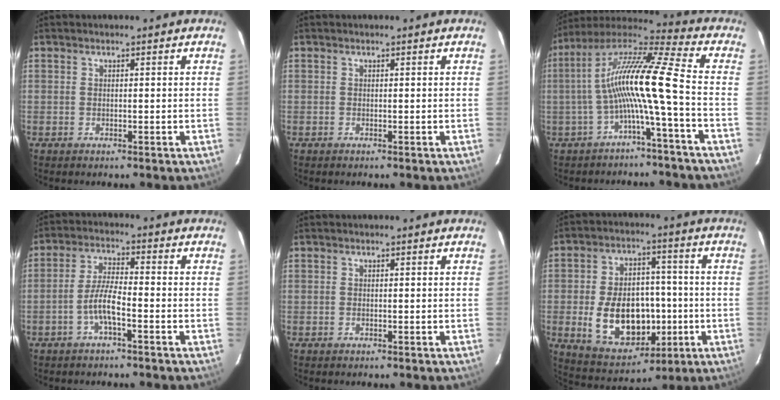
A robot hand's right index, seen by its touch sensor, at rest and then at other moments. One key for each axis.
{"total": 0.0}
{"total": 14.3, "fx": -3.1, "fy": -0.4, "fz": 14.0, "tx": -0.260, "ty": 0.011, "tz": -0.062}
{"total": 5.3, "fx": -2.5, "fy": 0.7, "fz": 4.5, "tx": -0.098, "ty": 0.009, "tz": -0.049}
{"total": 0.0}
{"total": 16.7, "fx": -3.3, "fy": 11.0, "fz": 12.1, "tx": -0.246, "ty": 0.009, "tz": -0.025}